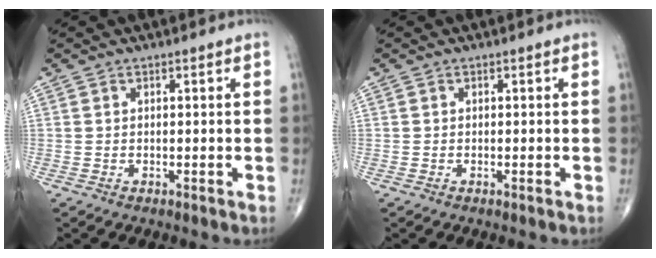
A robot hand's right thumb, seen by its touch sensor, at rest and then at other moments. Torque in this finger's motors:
{"motor_torque": [-0.32, 0.02, -0.07, -0.11, -0.03]}